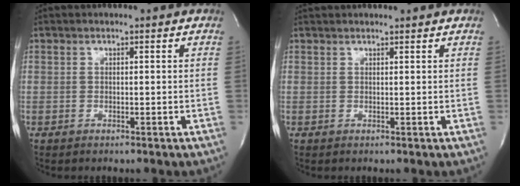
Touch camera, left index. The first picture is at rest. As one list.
[{"total": 3.9, "force": [3.7, 0.0, 1.2], "torque": [-0.018, 0.025, 0.048]}]